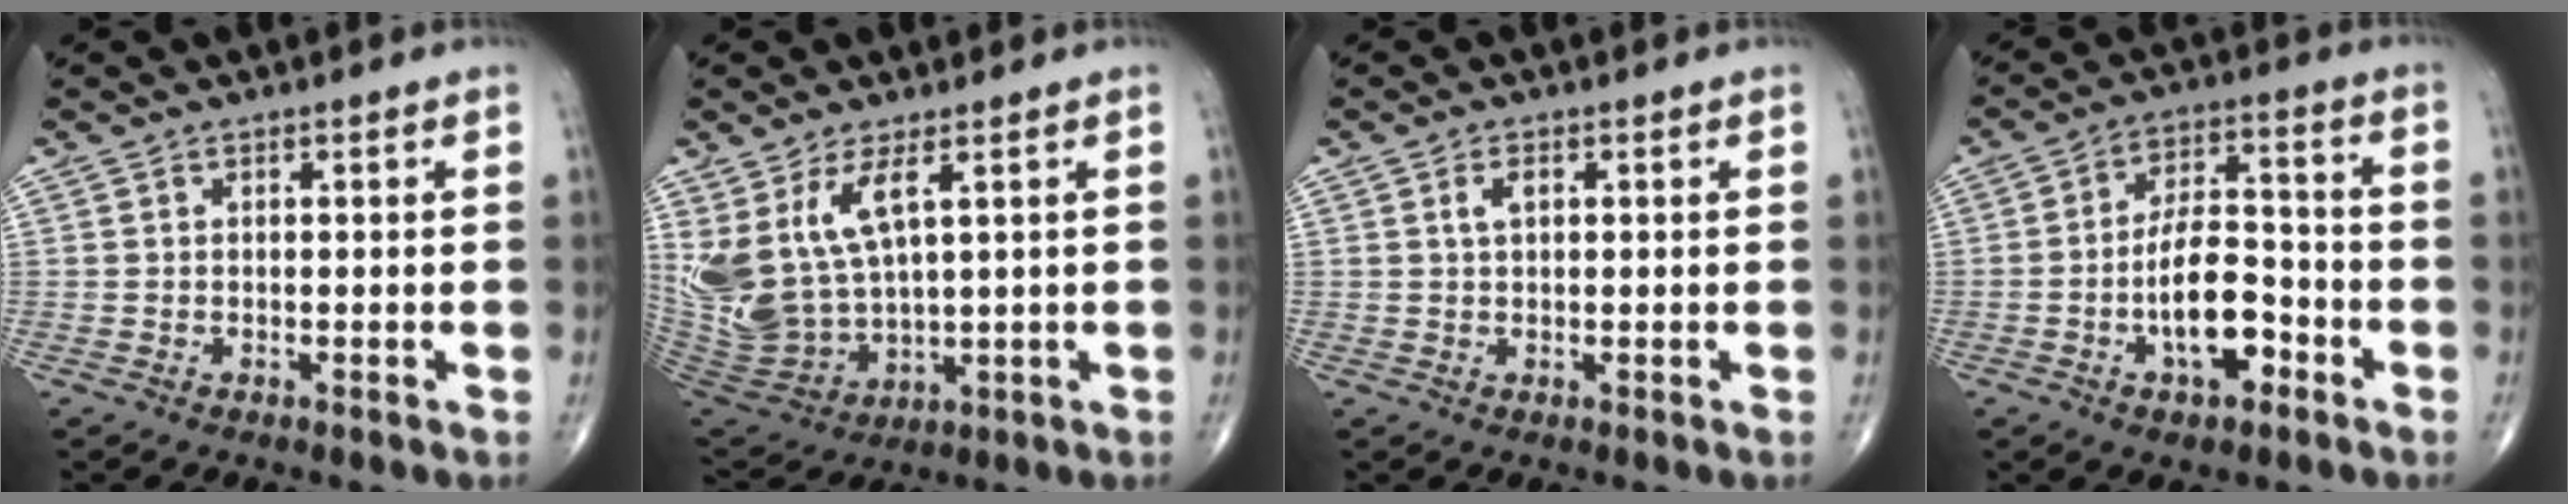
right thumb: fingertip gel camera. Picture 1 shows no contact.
{"total": 13.3, "force": [5.1, 5.9, 10.7], "torque": [-0.222, -0.031, 0.127]}
{"total": 2.0, "force": [0.6, 1.1, 1.6], "torque": [-0.032, 0.004, 0.012]}
{"total": 11.6, "force": [-4.1, 5.5, 9.3], "torque": [-0.145, 0.035, -0.072]}